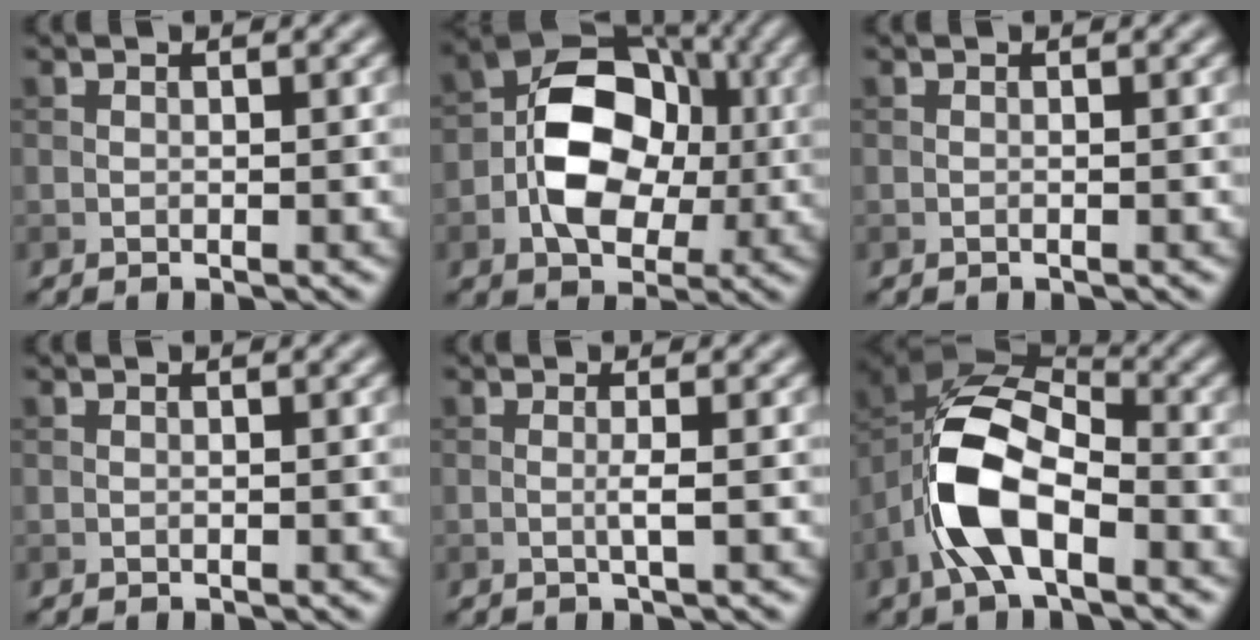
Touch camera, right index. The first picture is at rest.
{"total": 9.1, "force": [-1.1, 6.2, 6.6], "torque": [-0.101, 0.013, -0.027]}
{"total": 0.0}
{"total": 0.0}
{"total": 1.3, "force": [-0.1, 0.1, 1.3], "torque": [-0.025, 0.000, -0.007]}
{"total": 9.3, "force": [-3.3, 4.8, 7.3], "torque": [-0.147, 0.013, -0.070]}